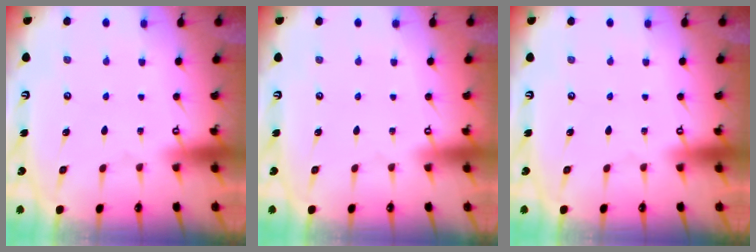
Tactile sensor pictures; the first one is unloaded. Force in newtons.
{"total": 0.0}
{"total": 0.0}